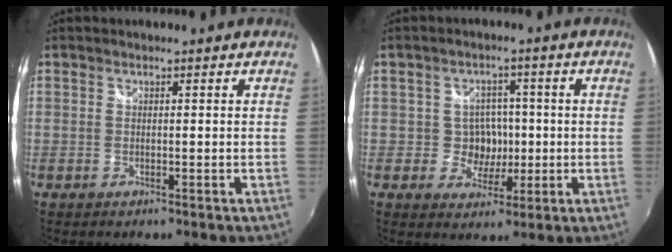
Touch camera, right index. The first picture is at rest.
{"total": 5.1, "force": [-0.6, 4.9, 1.6], "torque": [-0.032, 0.014, -0.004]}